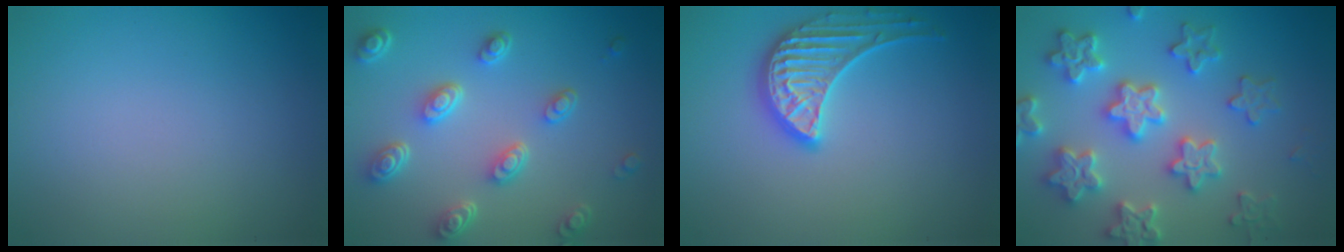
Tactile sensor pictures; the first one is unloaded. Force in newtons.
{"total": 4.8, "press": 3.5, "slide": 3.2}
{"total": 3.3, "press": 3.2, "slide": 0.9}
{"total": 6.1, "press": 6.0, "slide": 1.3}